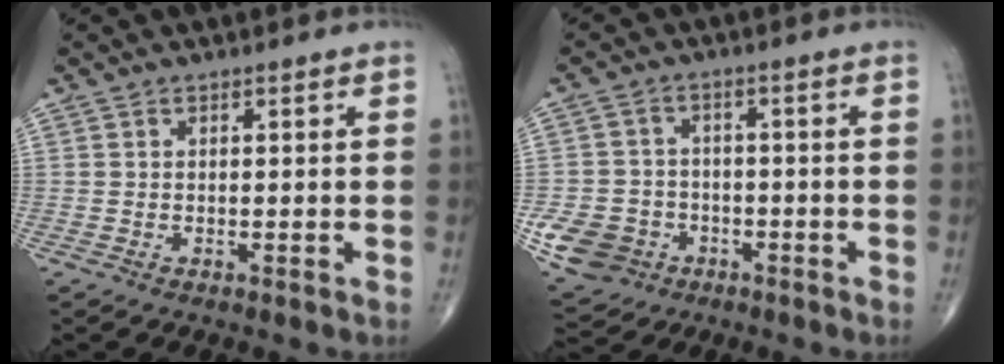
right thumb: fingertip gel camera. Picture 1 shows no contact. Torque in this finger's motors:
{"motor_torque": [0.76, 0.45, 0.12, -0.42, 0.02]}